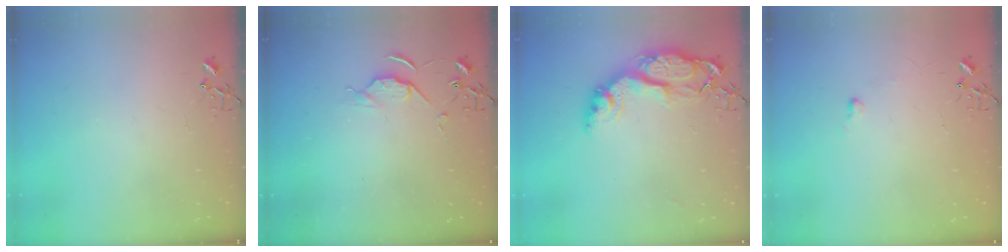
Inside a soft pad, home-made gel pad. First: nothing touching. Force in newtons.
{"total": 5.2, "press": 5.2, "slide": 0.7}
{"total": 15.4, "press": 15.3, "slide": 1.2}
{"total": 4.0, "press": 4.0, "slide": 0.6}